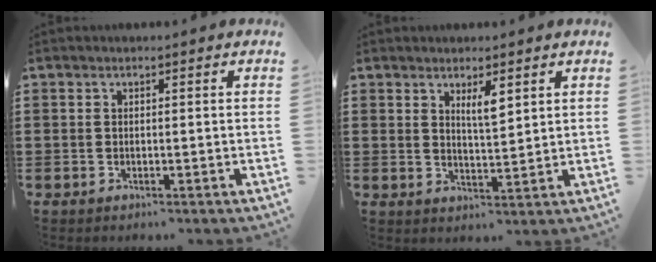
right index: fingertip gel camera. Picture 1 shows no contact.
{"total": 3.3, "force": [2.1, 0.8, 2.5], "torque": [-0.043, 0.001, 0.033]}